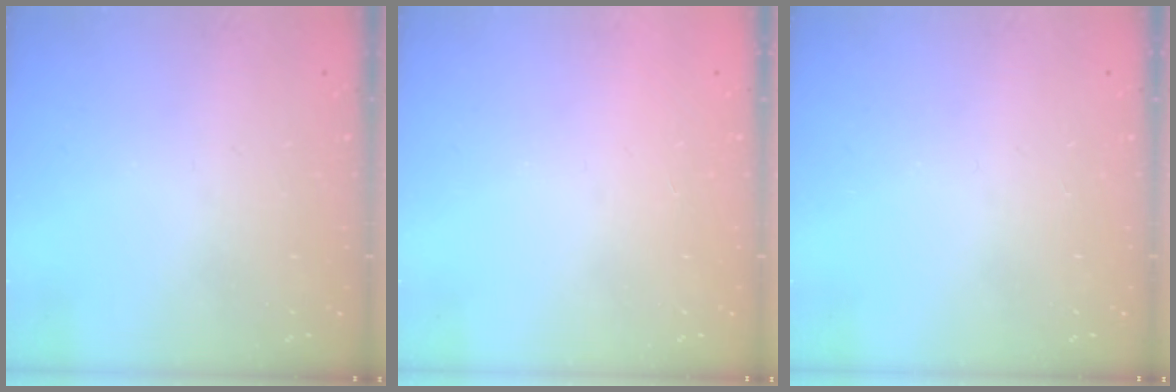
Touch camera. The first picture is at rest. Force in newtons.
{"total": 1.6, "press": 1.5, "slide": 0.1}
{"total": 0.0}